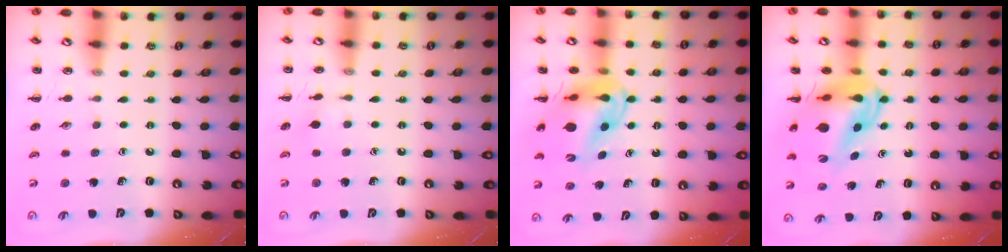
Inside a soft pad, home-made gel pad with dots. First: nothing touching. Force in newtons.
{"total": 4.8, "press": 4.5, "slide": 1.8}
{"total": 12.2, "press": 11.6, "slide": 3.8}
{"total": 10.2, "press": 9.6, "slide": 3.5}